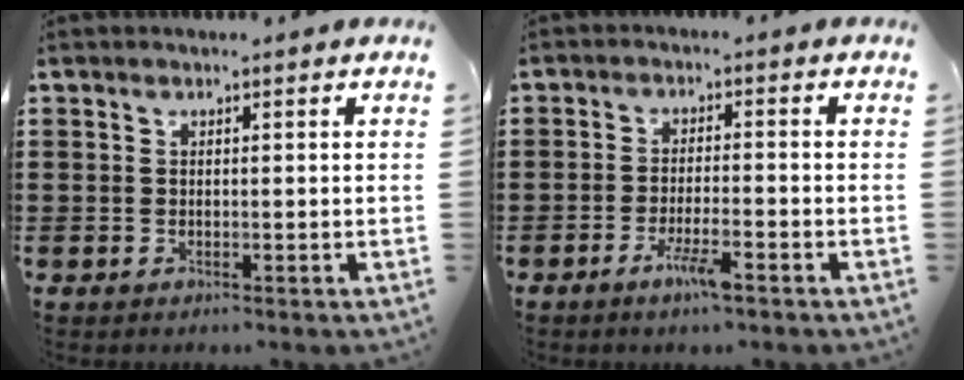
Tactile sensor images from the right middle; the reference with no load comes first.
{"total": 4.2, "force": [-2.6, 0.5, 3.3], "torque": [-0.066, -0.005, -0.048]}